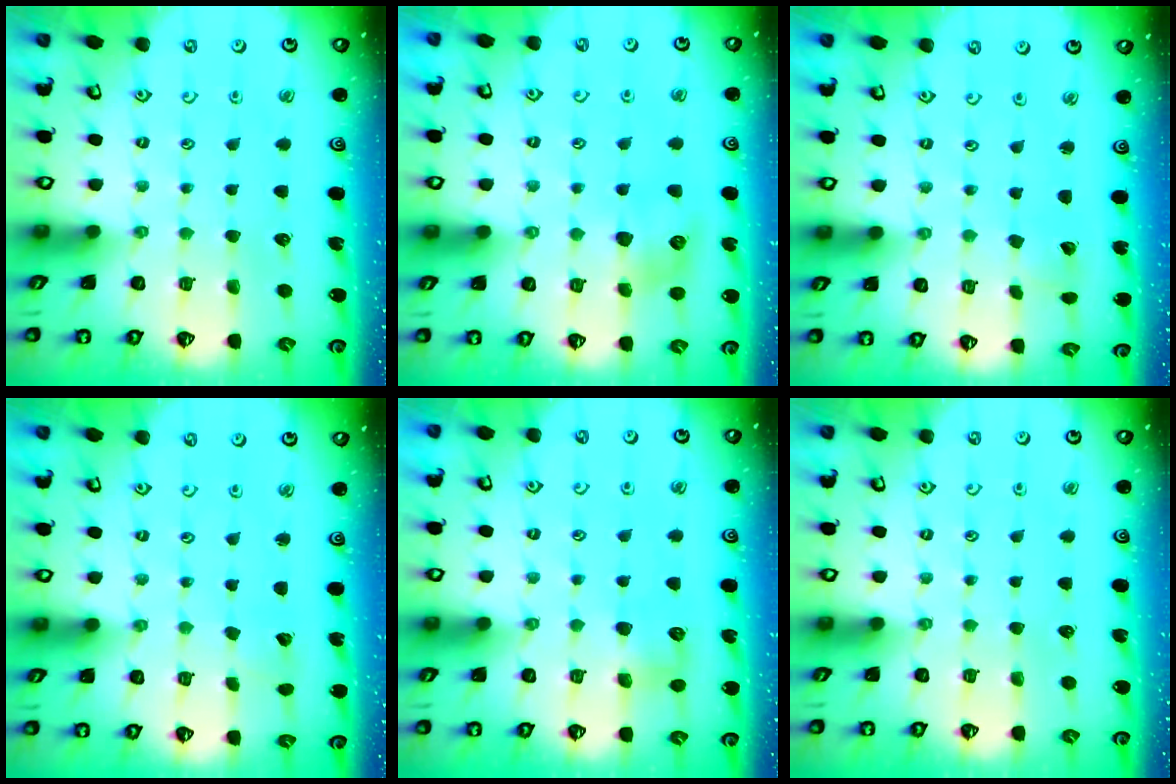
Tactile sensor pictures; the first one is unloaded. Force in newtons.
{"total": 8.0, "press": 8.0, "slide": 0.4}
{"total": 2.6, "press": 2.6, "slide": 0.4}
{"total": 1.4, "press": 1.4, "slide": 0.1}
{"total": 7.1, "press": 7.0, "slide": 0.6}
{"total": 0.0}